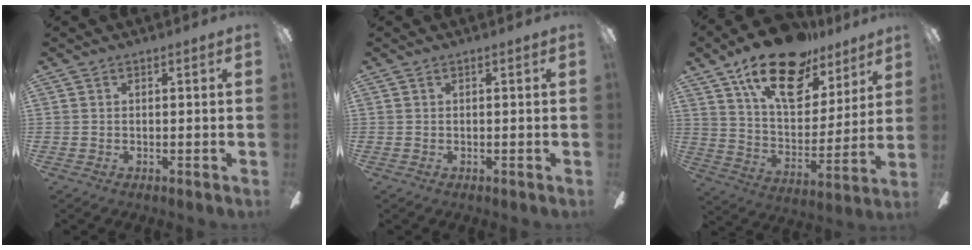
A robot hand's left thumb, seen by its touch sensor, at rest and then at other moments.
{"total": 0.0}
{"total": 22.8, "force": [14.6, 11.3, 13.4], "torque": [-0.214, -0.077, 0.255]}